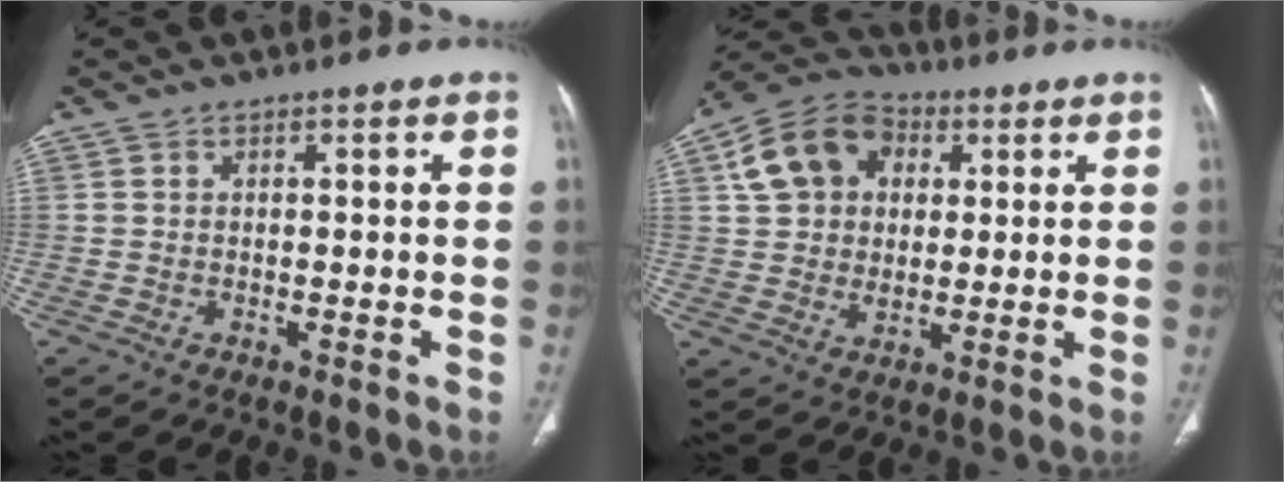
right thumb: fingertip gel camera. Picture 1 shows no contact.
{"total": 13.5, "force": [4.0, 10.4, 7.8], "torque": [-0.118, 0.005, 0.061]}